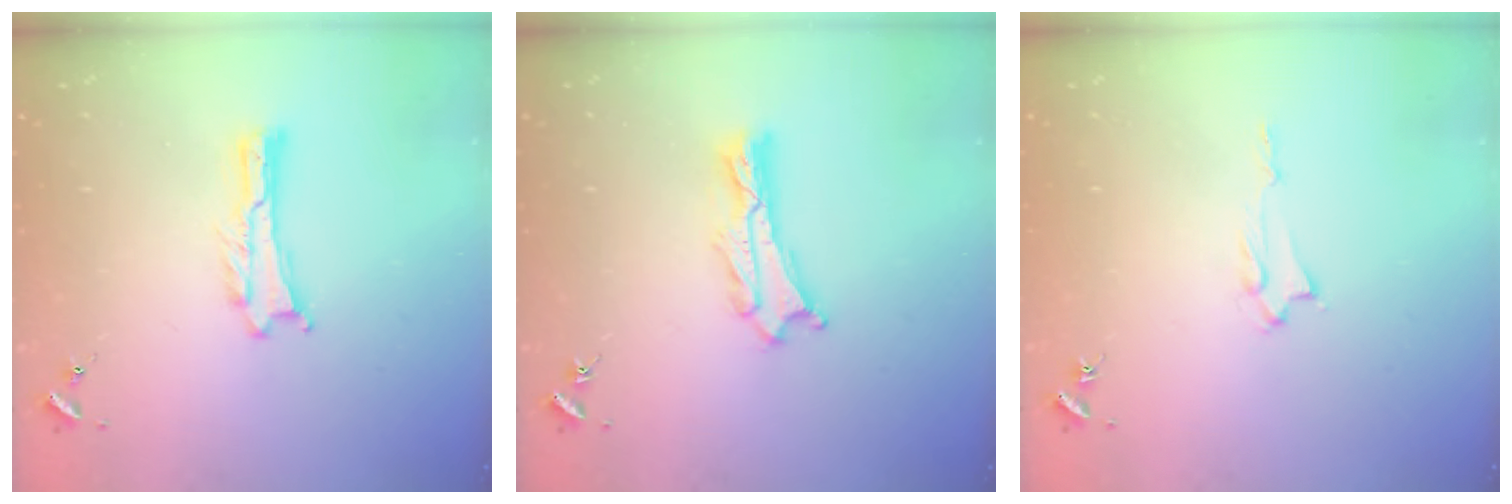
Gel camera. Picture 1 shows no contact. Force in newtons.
{"total": 1.2, "press": 1.2, "slide": 0.2}
{"total": 1.3, "press": 1.3, "slide": 0.2}